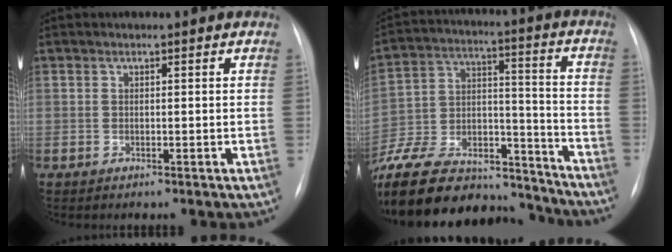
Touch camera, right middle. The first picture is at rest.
{"total": 32.0, "force": [-27.4, 10.6, 12.7], "torque": [-0.296, -0.015, -0.425]}